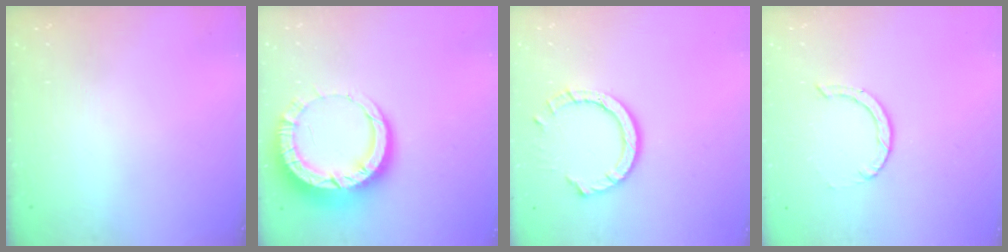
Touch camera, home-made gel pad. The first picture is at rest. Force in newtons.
{"total": 12.4, "press": 12.3, "slide": 1.2}
{"total": 9.4, "press": 9.3, "slide": 0.7}
{"total": 0.8, "press": 0.8, "slide": 0.1}